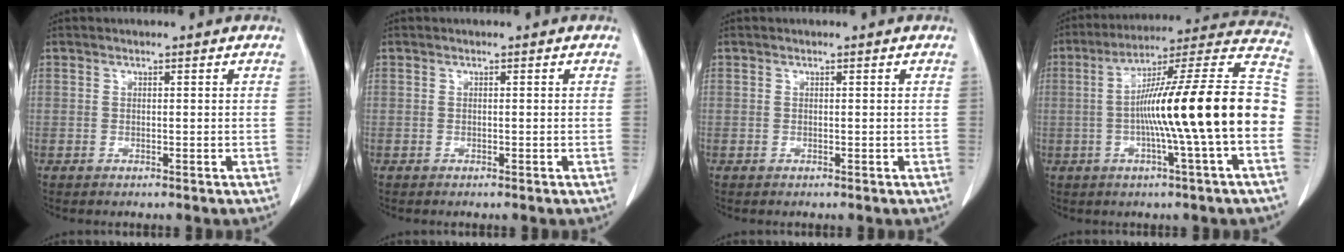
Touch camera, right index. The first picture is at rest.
{"total": 0.0}
{"total": 0.0}
{"total": 21.6, "force": [-2.6, -0.6, 21.5], "torque": [-0.292, 0.029, -0.053]}